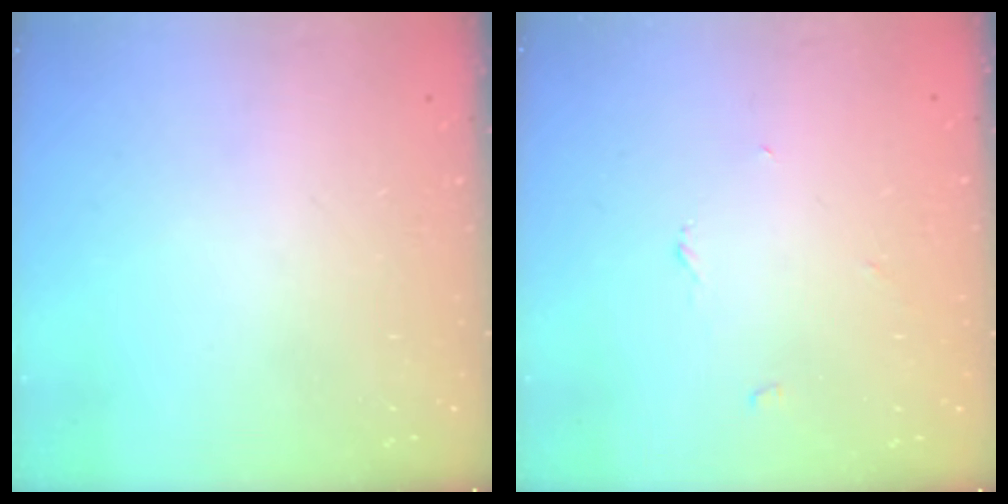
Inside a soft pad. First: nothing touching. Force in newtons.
{"total": 2.7, "press": 2.7, "slide": 0.3}